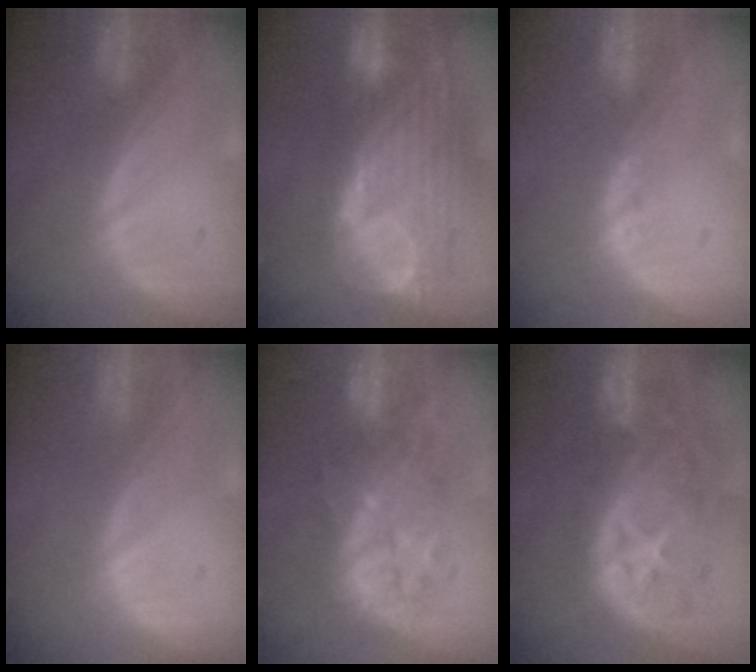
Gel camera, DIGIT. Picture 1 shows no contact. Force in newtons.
{"total": 12.7, "press": 10.7, "slide": 6.8}
{"total": 1.8, "press": 1.5, "slide": 1.0}
{"total": 0.0}
{"total": 8.1, "press": 8.0, "slide": 1.2}
{"total": 11.0, "press": 9.8, "slide": 5.1}